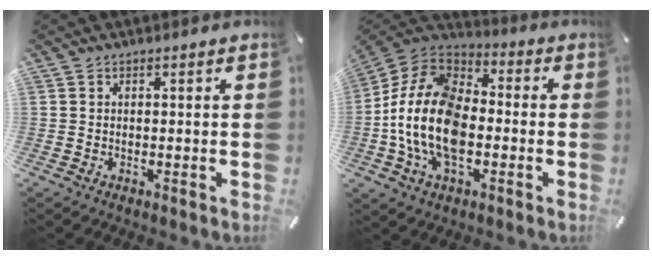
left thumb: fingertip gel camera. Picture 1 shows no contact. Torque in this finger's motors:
{"motor_torque": [2.42, 2.59, 1.89, 0.88, 0.79]}